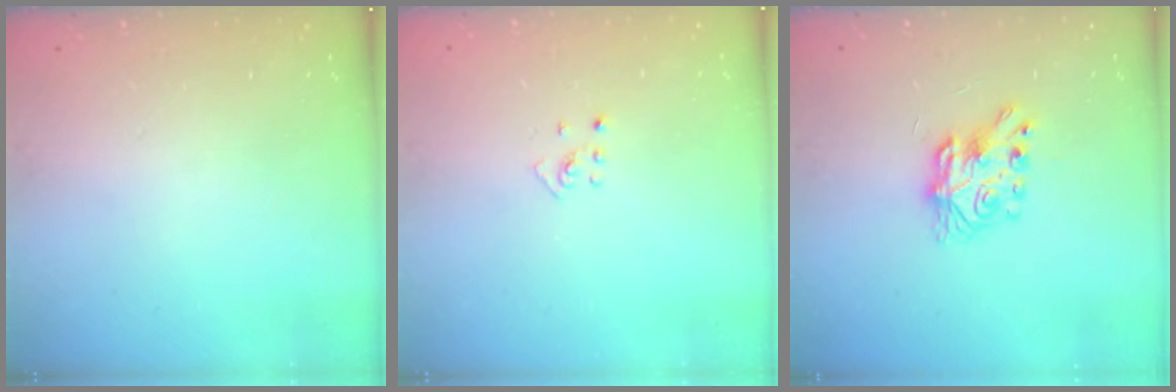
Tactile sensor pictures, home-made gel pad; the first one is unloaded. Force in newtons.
{"total": 2.7, "press": 2.6, "slide": 0.6}
{"total": 8.6, "press": 8.5, "slide": 0.8}